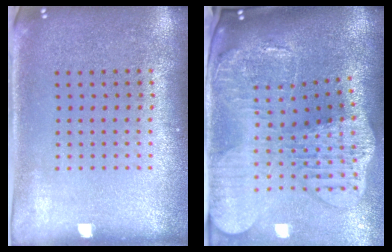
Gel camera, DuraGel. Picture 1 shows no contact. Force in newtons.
{"total": 4.5, "press": 3.3, "slide": 3.0}